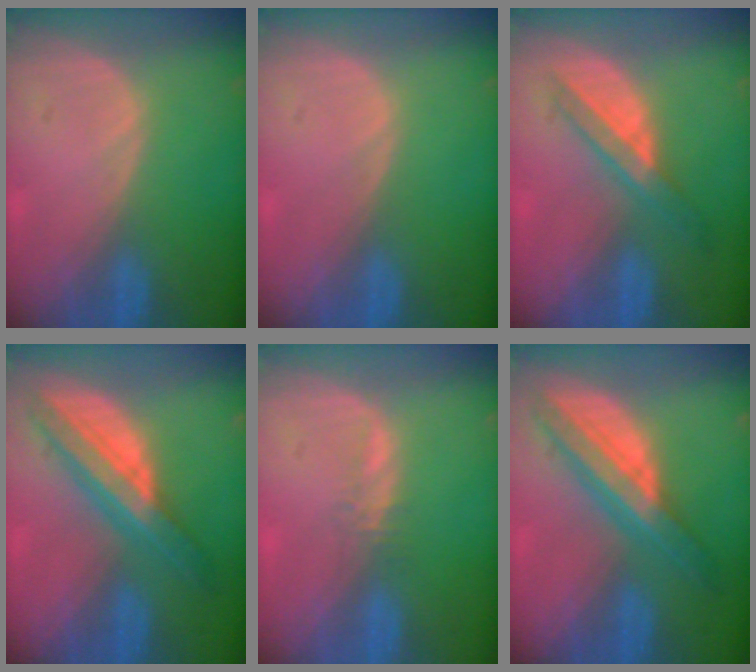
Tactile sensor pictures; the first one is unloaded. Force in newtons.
{"total": 0.0}
{"total": 6.0, "press": 5.5, "slide": 2.5}
{"total": 8.1, "press": 8.1, "slide": 0.4}
{"total": 1.3, "press": 1.2, "slide": 0.5}
{"total": 8.1, "press": 8.1, "slide": 0.4}